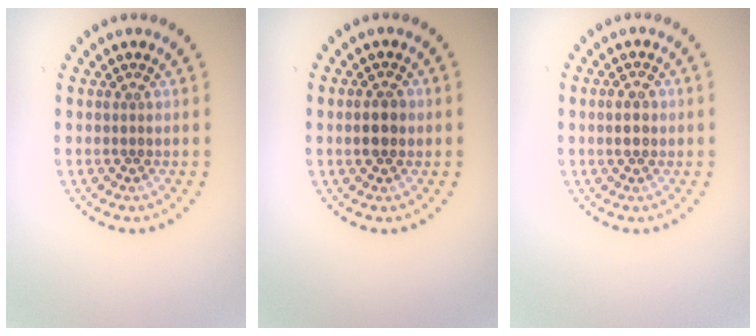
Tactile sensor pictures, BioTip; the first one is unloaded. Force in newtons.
{"total": 2.2, "press": 2.2, "slide": 0.1}
{"total": 2.1, "press": 2.1, "slide": 0.1}